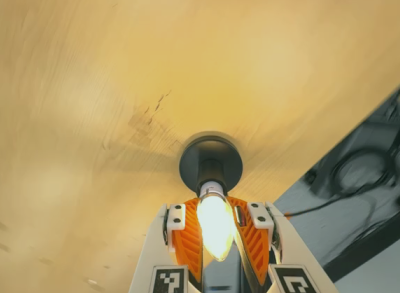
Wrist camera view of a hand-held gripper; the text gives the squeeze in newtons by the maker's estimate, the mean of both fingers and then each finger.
{"total": 29.9, "left": 33.0, "right": 26.8}